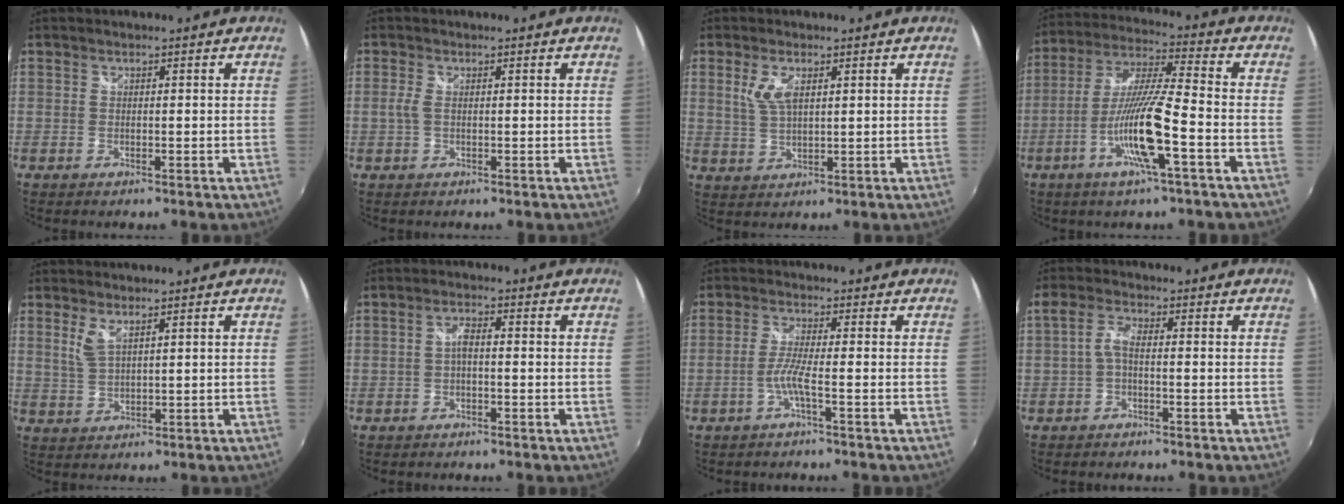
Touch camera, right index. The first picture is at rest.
{"total": 1.8, "force": [-0.1, 0.6, 1.7], "torque": [-0.036, 0.000, -0.004]}
{"total": 4.6, "force": [1.7, 1.9, 3.9], "torque": [-0.079, 0.001, 0.036]}
{"total": 13.4, "force": [-5.4, 0.4, 12.3], "torque": [-0.246, -0.006, -0.106]}
{"total": 3.1, "force": [1.7, 0.8, 2.4], "torque": [-0.049, -0.003, 0.035]}
{"total": 2.3, "force": [-0.7, 0.7, 2.1], "torque": [-0.045, 0.008, -0.013]}
{"total": 3.2, "force": [-1.6, -0.7, 2.7], "torque": [-0.062, -0.002, -0.031]}
{"total": 2.9, "force": [-1.0, 0.8, 2.6], "torque": [-0.061, 0.008, -0.022]}